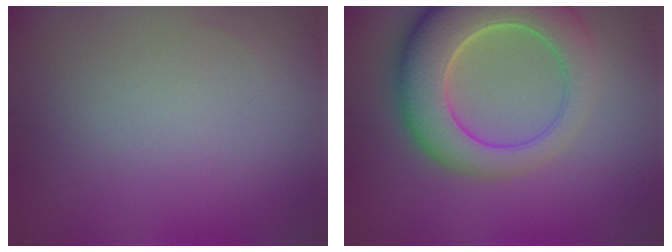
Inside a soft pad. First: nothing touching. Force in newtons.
{"total": 9.8, "press": 9.8, "slide": 0.7}